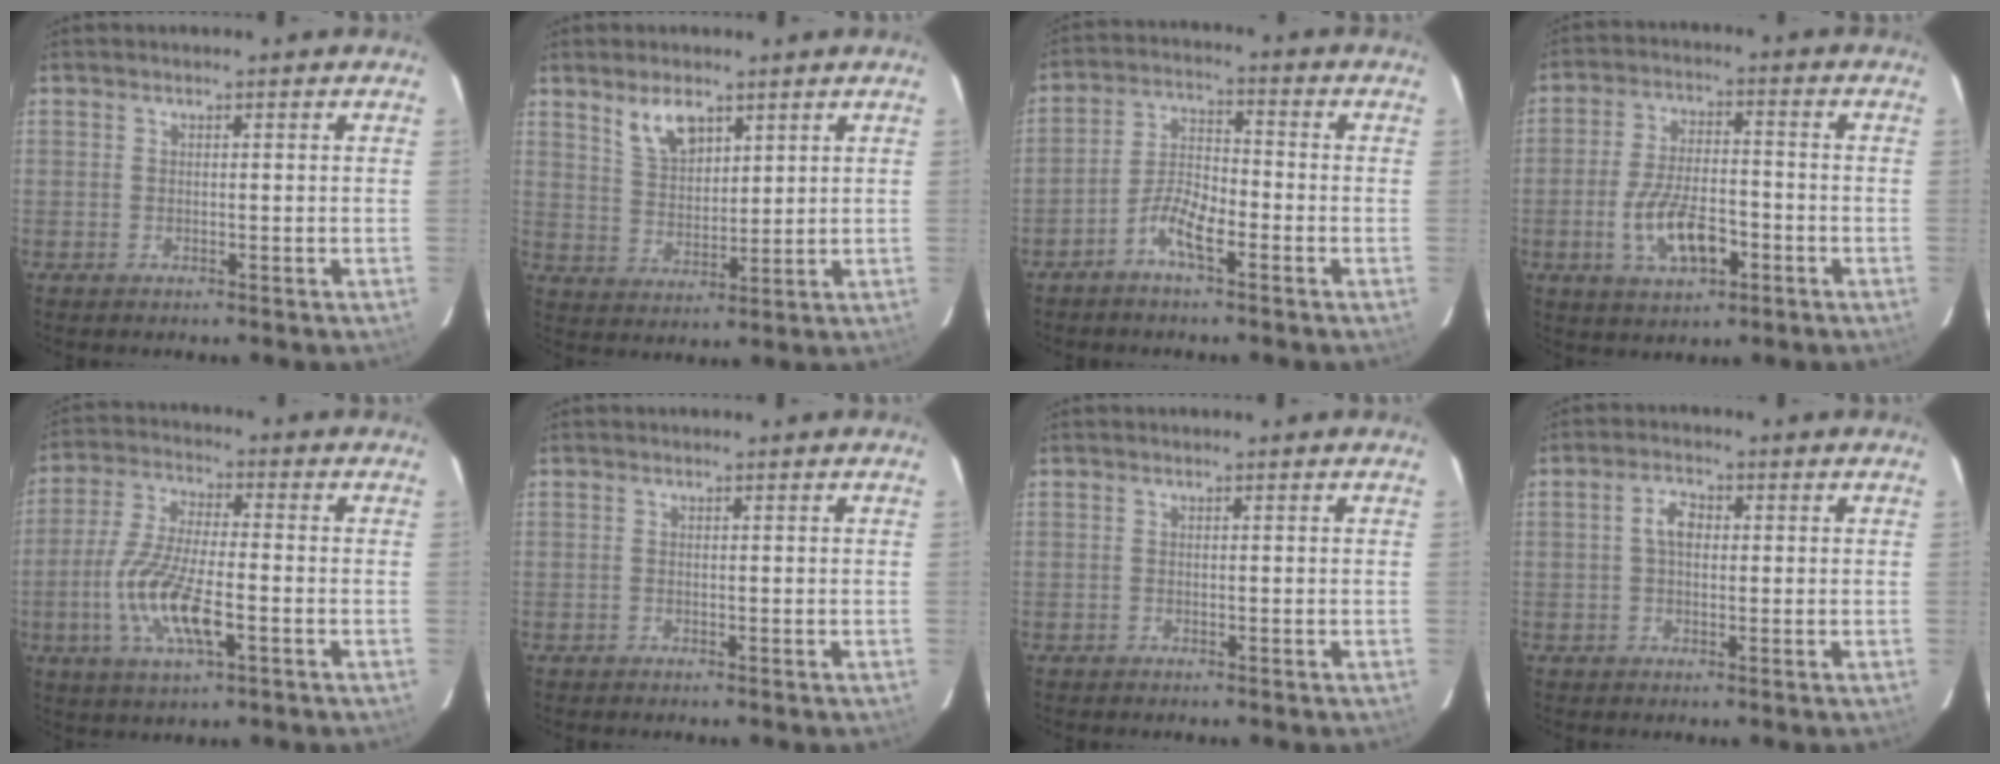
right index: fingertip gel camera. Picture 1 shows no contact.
{"total": 7.0, "force": [4.4, 3.3, 4.2], "torque": [-0.076, 0.005, 0.092]}
{"total": 6.3, "force": [-3.9, 1.8, 4.6], "torque": [-0.102, 0.011, -0.076]}
{"total": 10.6, "force": [-3.9, 4.6, 8.7], "torque": [-0.177, -0.005, -0.063]}
{"total": 13.1, "force": [-3.9, 3.7, 11.9], "torque": [-0.249, -0.011, -0.075]}
{"total": 0.0}
{"total": 0.0}
{"total": 3.6, "force": [0.4, 2.2, 2.7], "torque": [-0.053, 0.012, 0.009]}